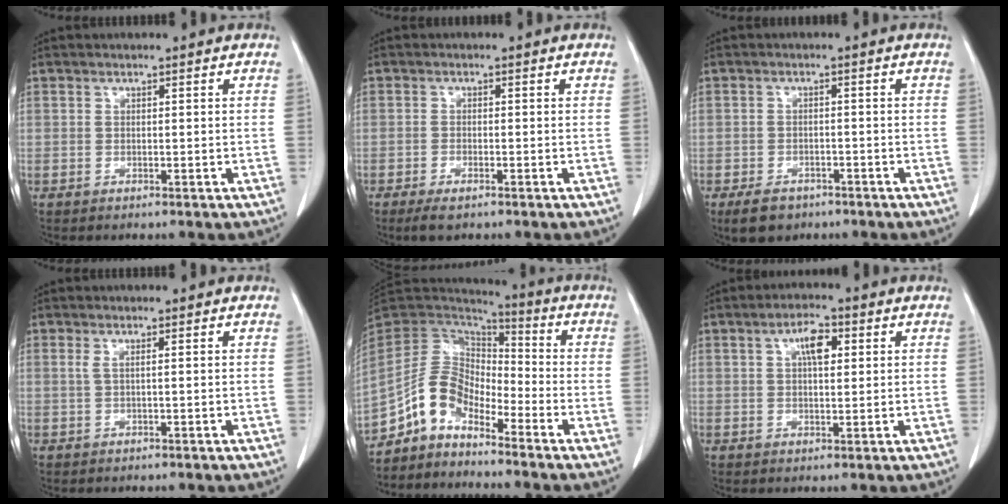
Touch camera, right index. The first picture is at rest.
{"total": 2.9, "force": [-2.0, 0.8, 1.9], "torque": [-0.039, -0.004, -0.031]}
{"total": 4.6, "force": [-3.2, 2.8, 1.8], "torque": [-0.034, 0.000, -0.046]}
{"total": 1.0, "force": [0.2, -0.1, 0.9], "torque": [-0.029, 0.006, 0.006]}
{"total": 8.6, "force": [-6.4, 4.1, 3.9], "torque": [-0.078, 0.040, -0.129]}
{"total": 4.5, "force": [1.6, 1.6, 3.9], "torque": [-0.069, 0.007, 0.025]}